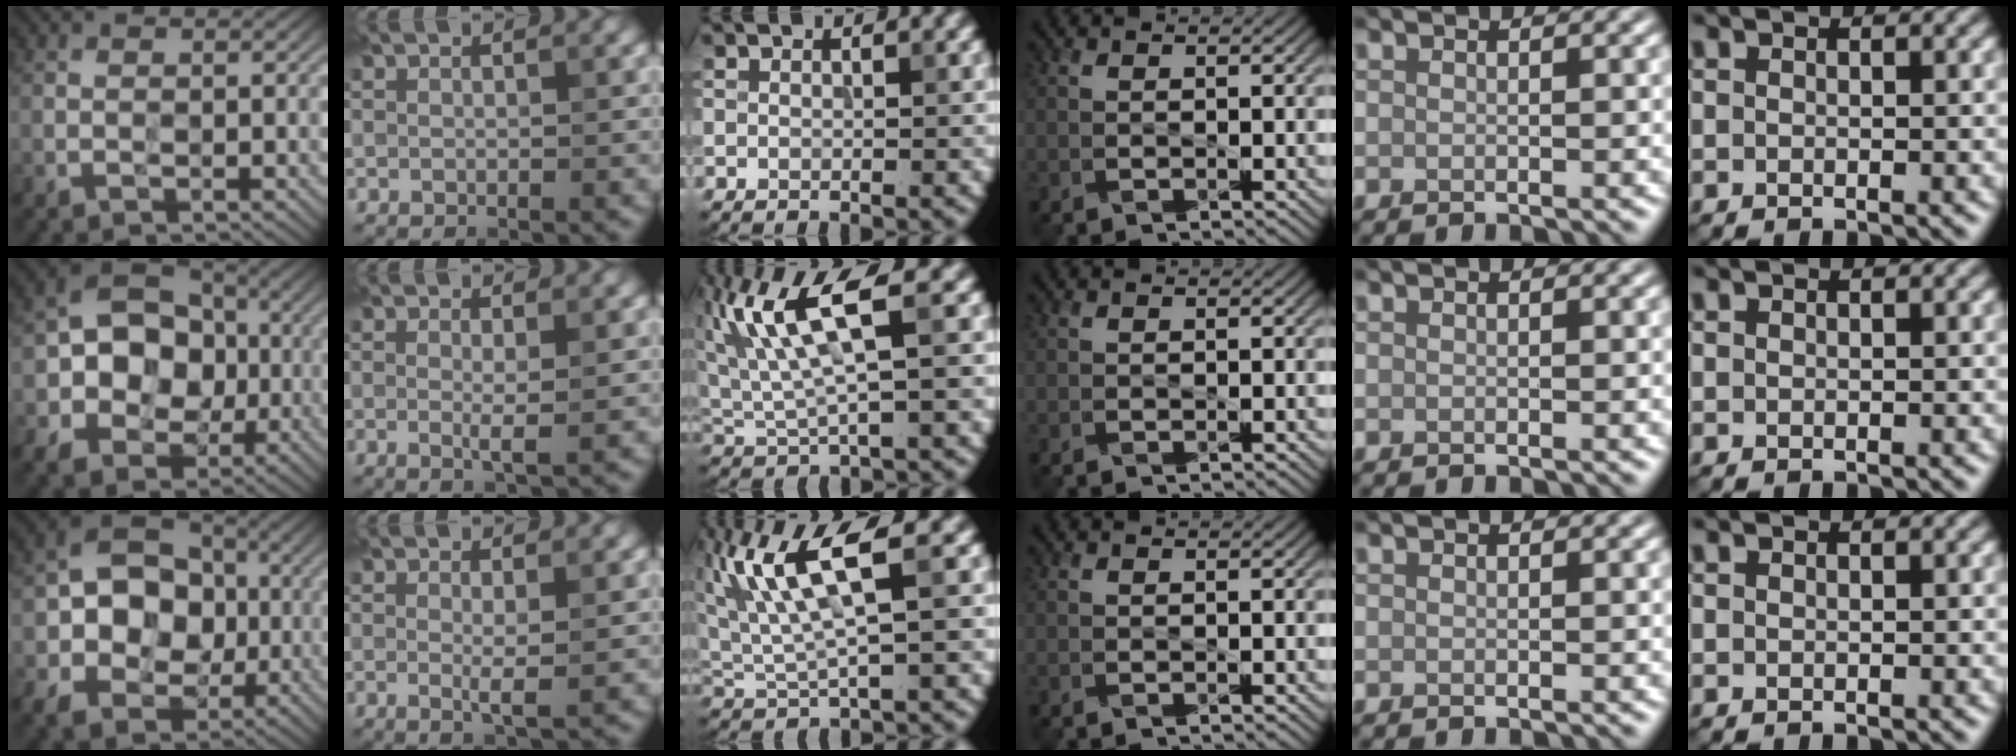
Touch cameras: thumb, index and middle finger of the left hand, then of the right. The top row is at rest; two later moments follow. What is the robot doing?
{"motion": "wipe", "object": "mirror"}